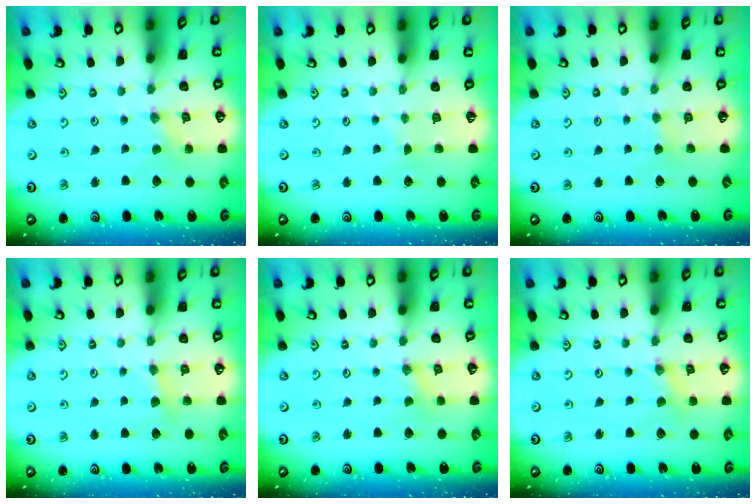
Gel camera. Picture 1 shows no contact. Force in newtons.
{"total": 1.7, "press": 1.7, "slide": 0.2}
{"total": 2.0, "press": 2.0, "slide": 0.4}
{"total": 5.5, "press": 5.5, "slide": 0.6}
{"total": 0.7, "press": 0.7, "slide": 0.2}
{"total": 1.3, "press": 1.3, "slide": 0.3}